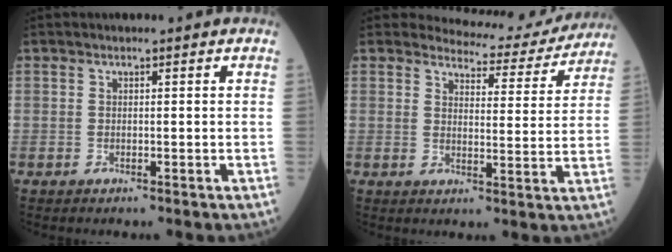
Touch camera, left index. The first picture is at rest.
{"total": 10.3, "force": [10.0, 2.2, 0.1], "torque": [0.010, -0.021, 0.107]}